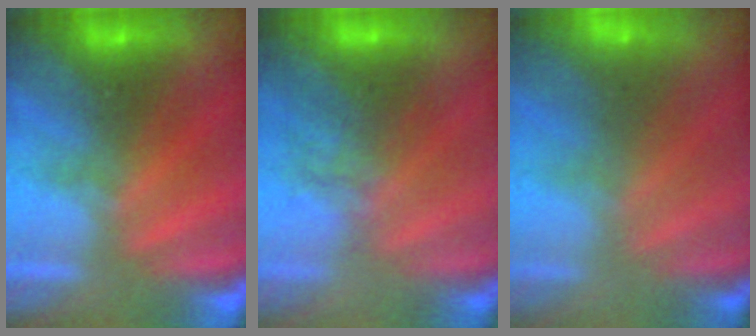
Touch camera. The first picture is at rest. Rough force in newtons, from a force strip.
{"total": 2.8}
{"total": 2.9}